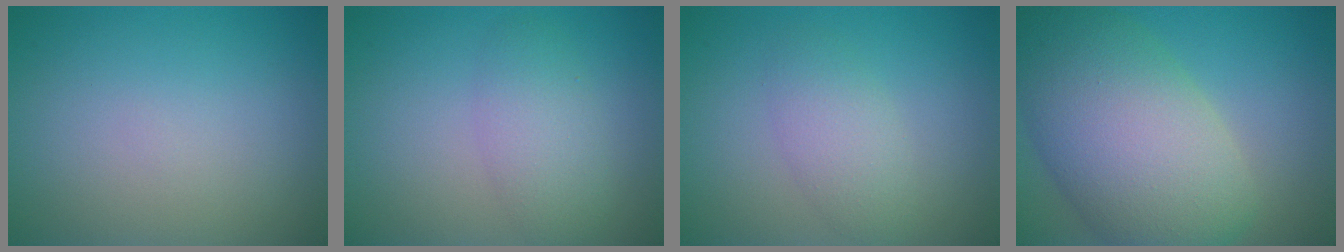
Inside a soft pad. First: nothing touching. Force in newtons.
{"total": 3.1, "press": 3.1, "slide": 0.1}
{"total": 2.7, "press": 2.7, "slide": 0.1}
{"total": 11.8, "press": 11.8, "slide": 0.6}